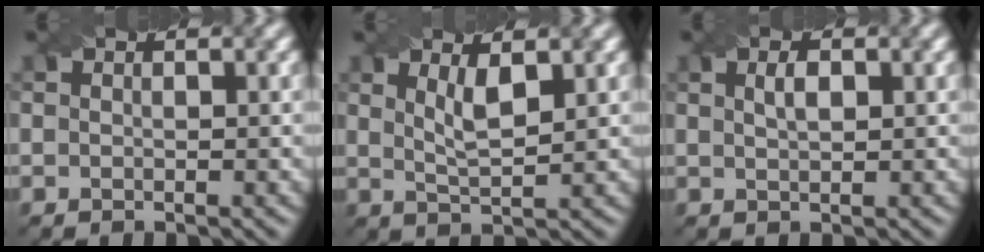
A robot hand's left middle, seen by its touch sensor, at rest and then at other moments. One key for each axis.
{"total": 2.7, "fx": 1.1, "fy": 0.7, "fz": 2.4, "tx": -0.045, "ty": -0.006, "tz": 0.023}
{"total": 1.6, "fx": 0.6, "fy": 0.7, "fz": 1.3, "tx": -0.023, "ty": 0.001, "tz": 0.013}